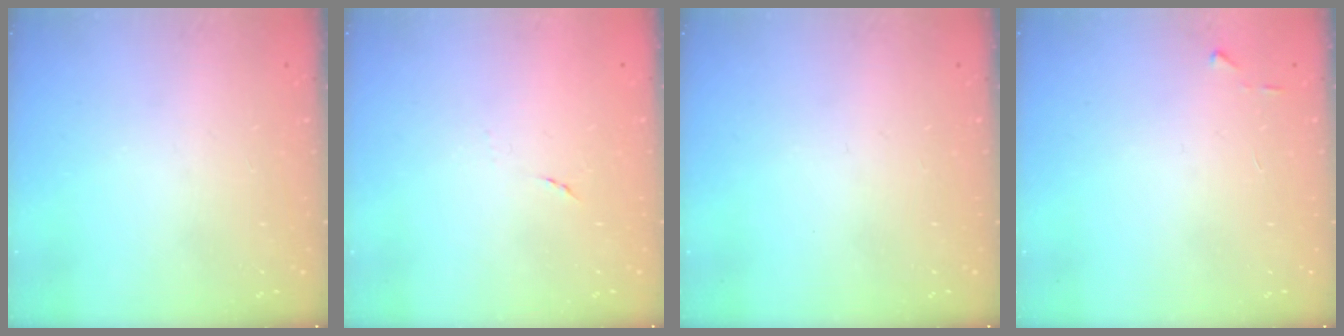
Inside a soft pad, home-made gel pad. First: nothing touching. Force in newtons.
{"total": 4.3, "press": 4.2, "slide": 1.2}
{"total": 0.0}
{"total": 3.7, "press": 3.7, "slide": 0.4}